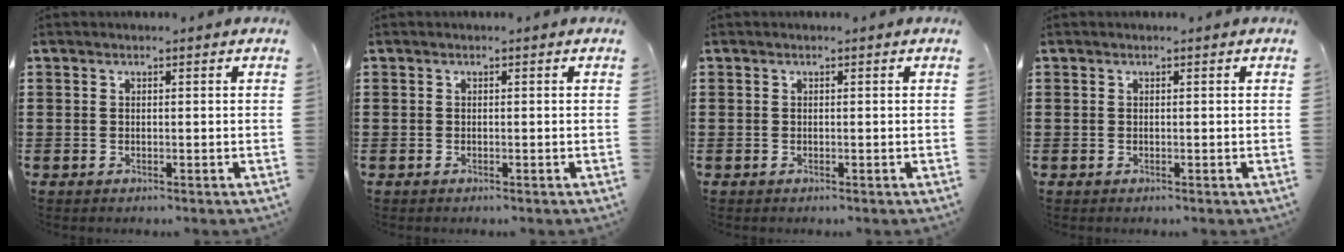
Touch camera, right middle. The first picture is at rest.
{"total": 0.0}
{"total": 0.0}
{"total": 0.0}